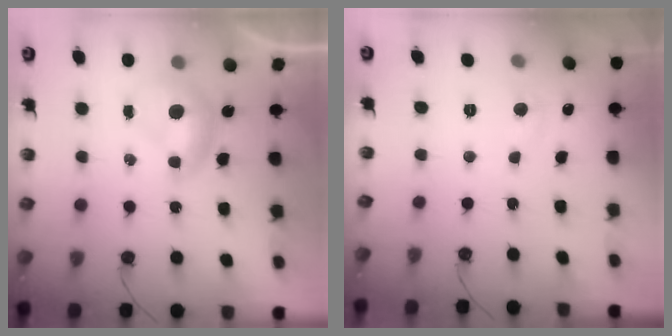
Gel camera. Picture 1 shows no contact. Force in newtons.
{"total": 1.3, "press": 1.0, "slide": 0.8}